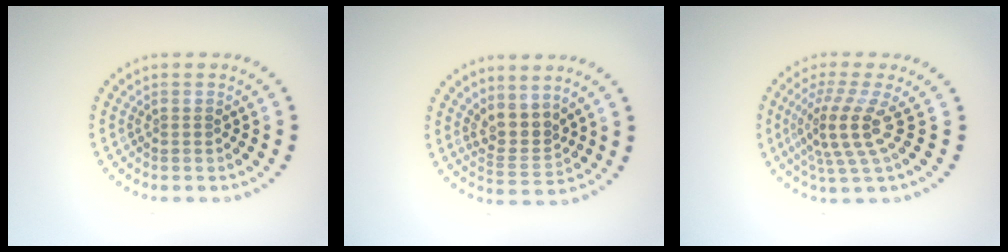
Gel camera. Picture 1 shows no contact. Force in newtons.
{"total": 2.8, "press": 2.1, "slide": 1.9}
{"total": 4.2, "press": 2.8, "slide": 3.1}